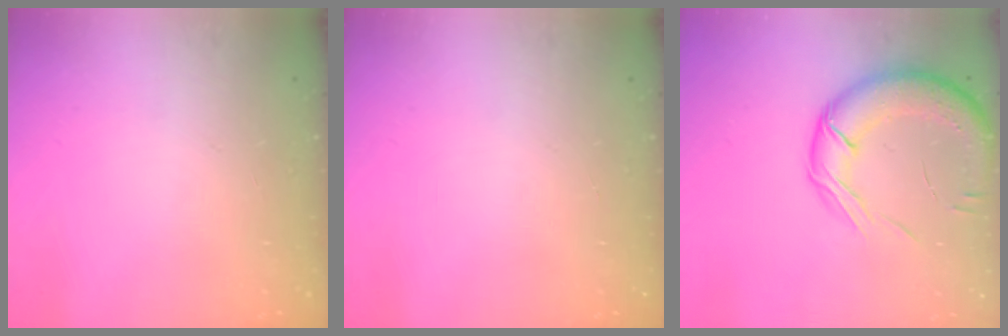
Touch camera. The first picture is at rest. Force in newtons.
{"total": 0.0}
{"total": 16.8, "press": 16.4, "slide": 3.4}